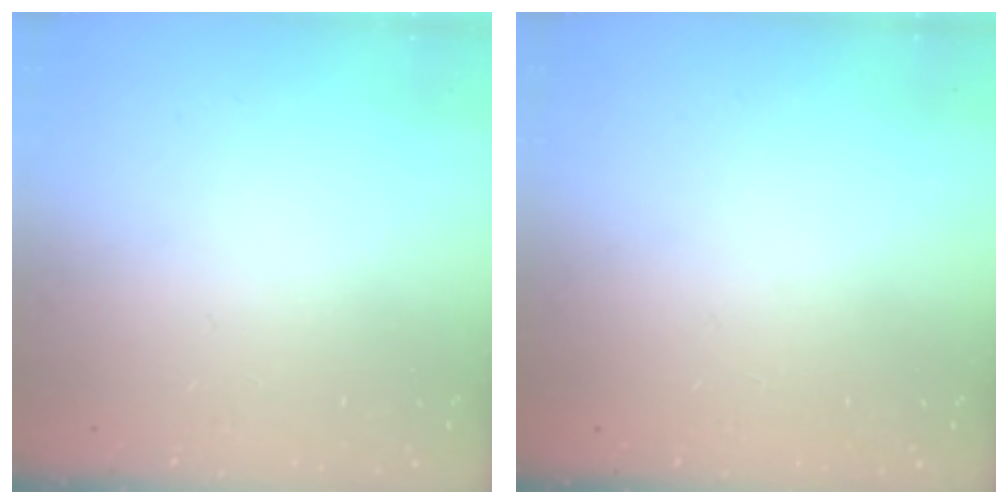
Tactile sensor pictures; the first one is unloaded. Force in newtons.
{"total": 0.0}